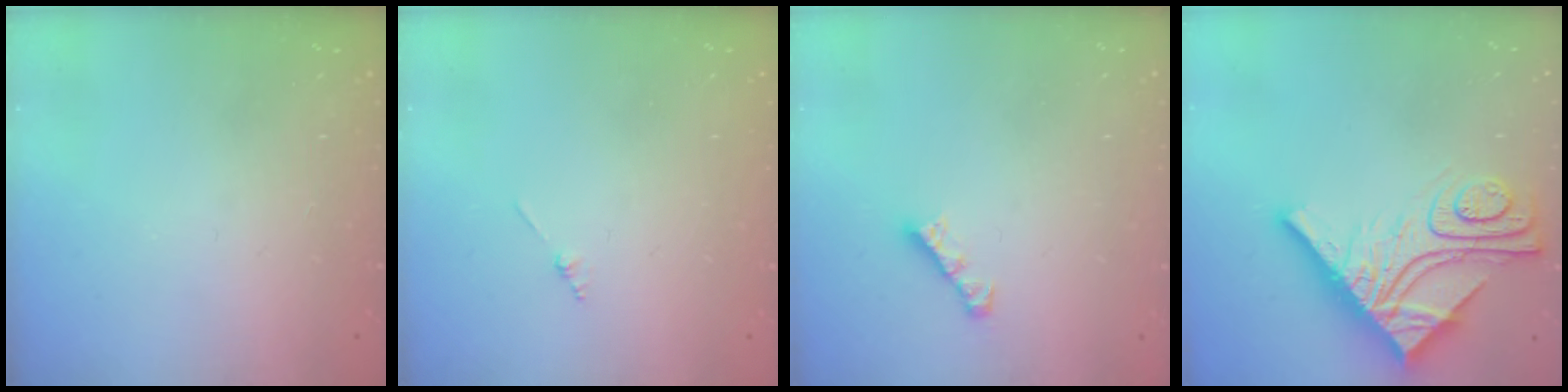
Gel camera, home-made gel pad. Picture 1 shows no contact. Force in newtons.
{"total": 0.8, "press": 0.8, "slide": 0.2}
{"total": 3.0, "press": 3.0, "slide": 0.3}
{"total": 16.8, "press": 16.8, "slide": 1.5}